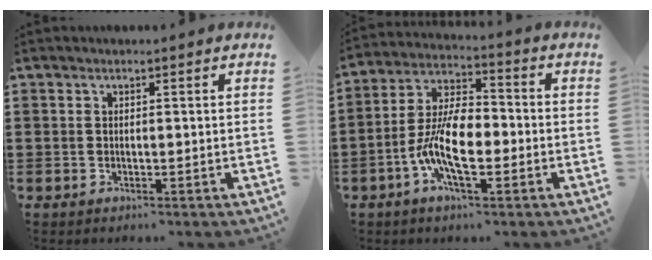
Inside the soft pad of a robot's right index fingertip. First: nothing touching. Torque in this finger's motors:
{"motor_torque": [2.14, 0.00, 0.38, 0.21]}